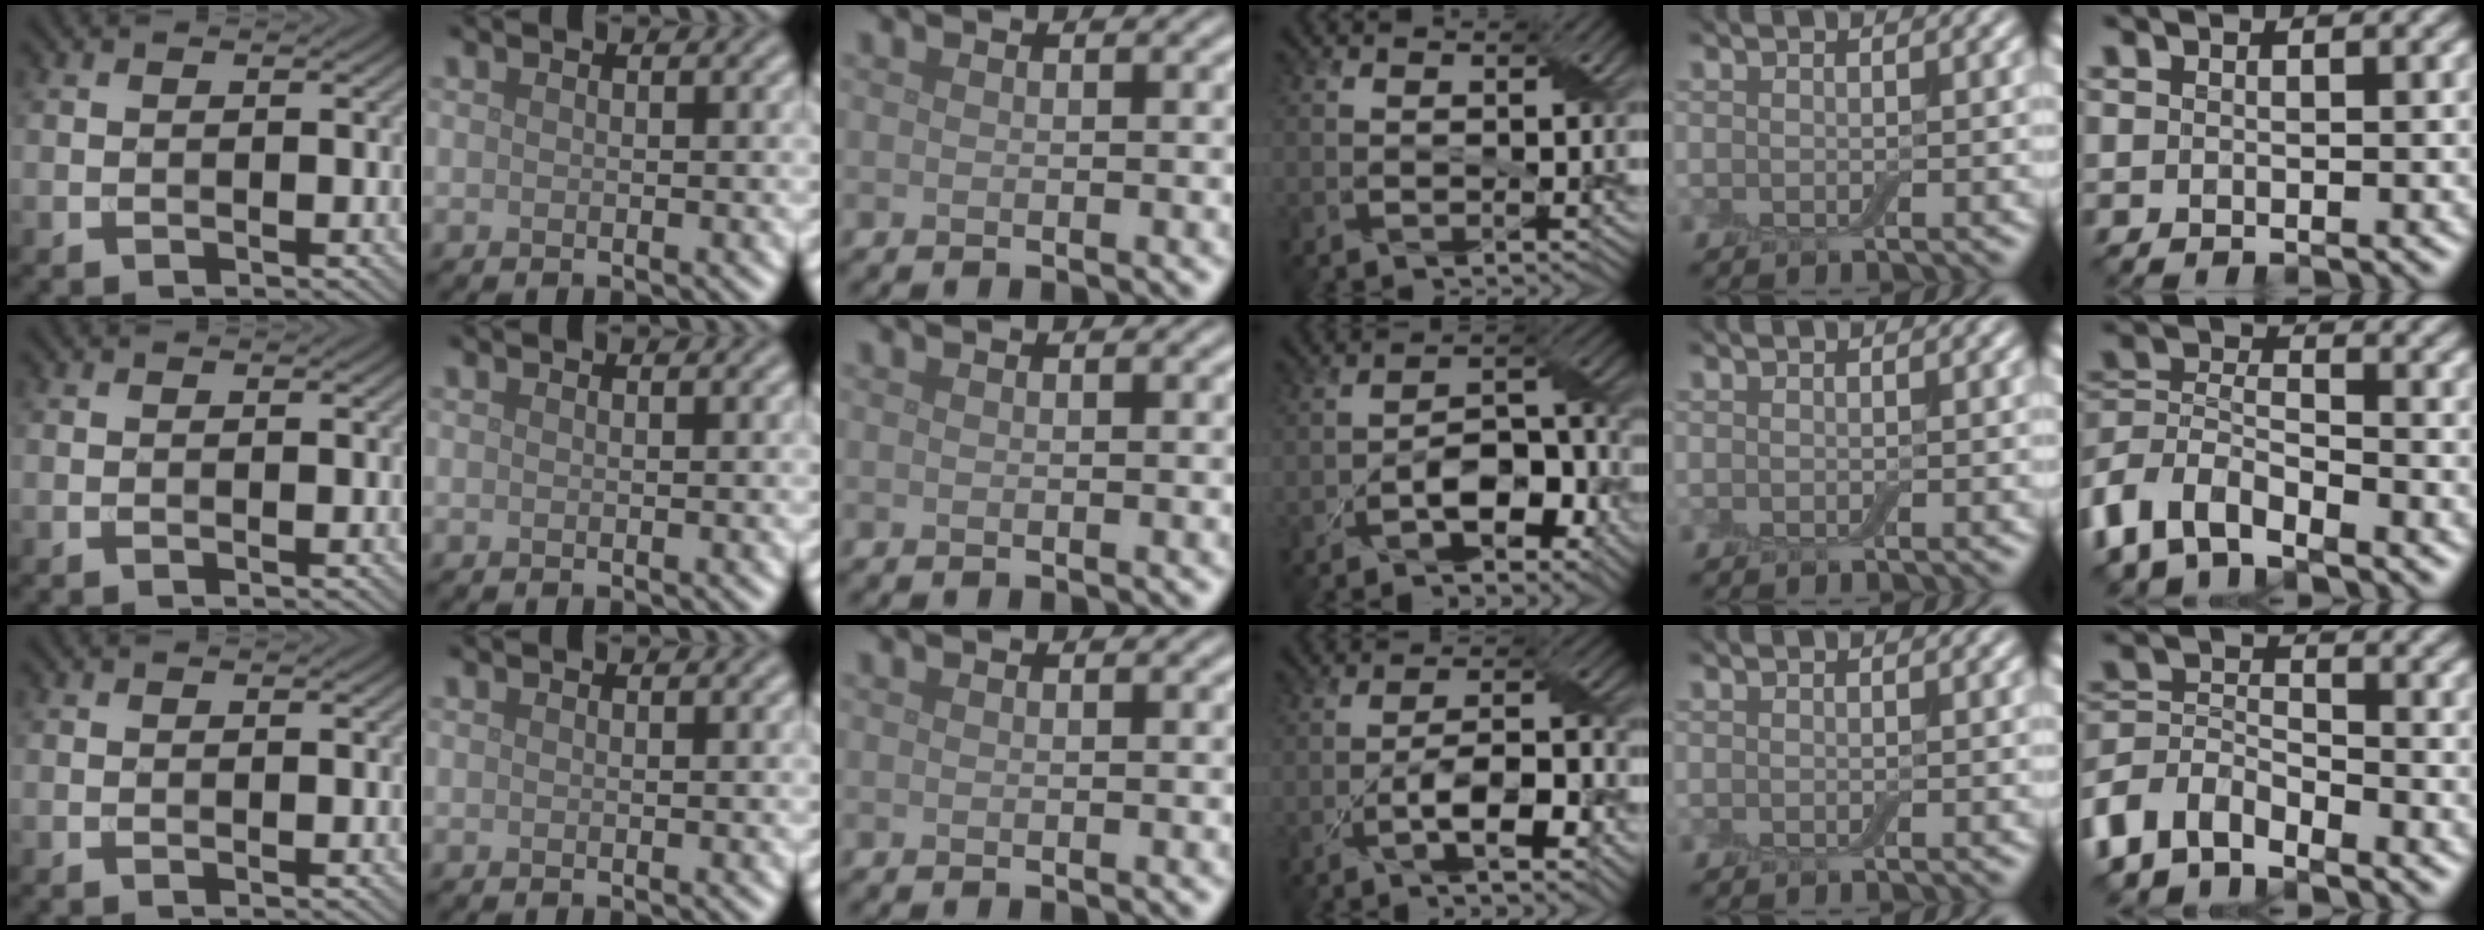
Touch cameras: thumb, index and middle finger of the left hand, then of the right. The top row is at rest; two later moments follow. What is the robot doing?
{"motion": "peel", "object": "bubble wrap"}